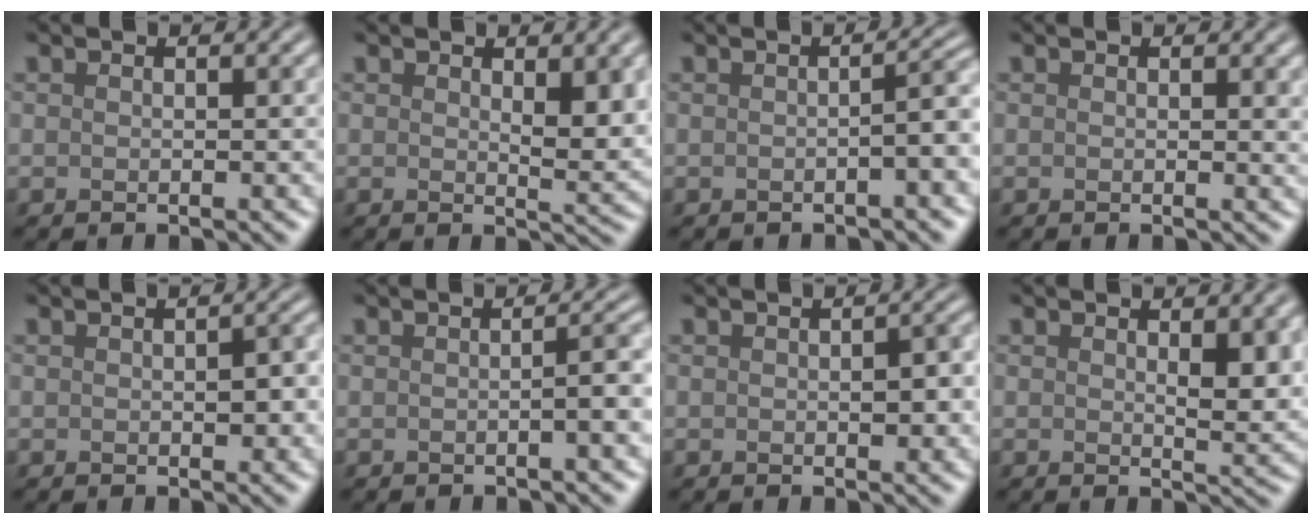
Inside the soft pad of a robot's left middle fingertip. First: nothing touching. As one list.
[{"total": 3.1, "force": [1.2, 1.1, 2.6], "torque": [-0.036, -0.007, 0.022]}, {"total": 2.3, "force": [-0.6, 0.5, 2.2], "torque": [-0.027, 0.011, -0.012]}, {"total": 0.7, "force": [0.4, 0.1, 0.5], "torque": [-0.003, -0.003, 0.006]}, {"total": 2.4, "force": [0.0, 1.2, 2.1], "torque": [-0.026, 0.000, 0.000]}, {"total": 2.5, "force": [-0.3, 0.5, 2.4], "torque": [-0.028, 0.009, -0.009]}, {"total": 2.3, "force": [-0.1, 1.1, 2.0], "torque": [-0.025, 0.000, 0.000]}, {"total": 3.0, "force": [0.9, 1.0, 2.6], "torque": [-0.034, -0.007, 0.017]}]